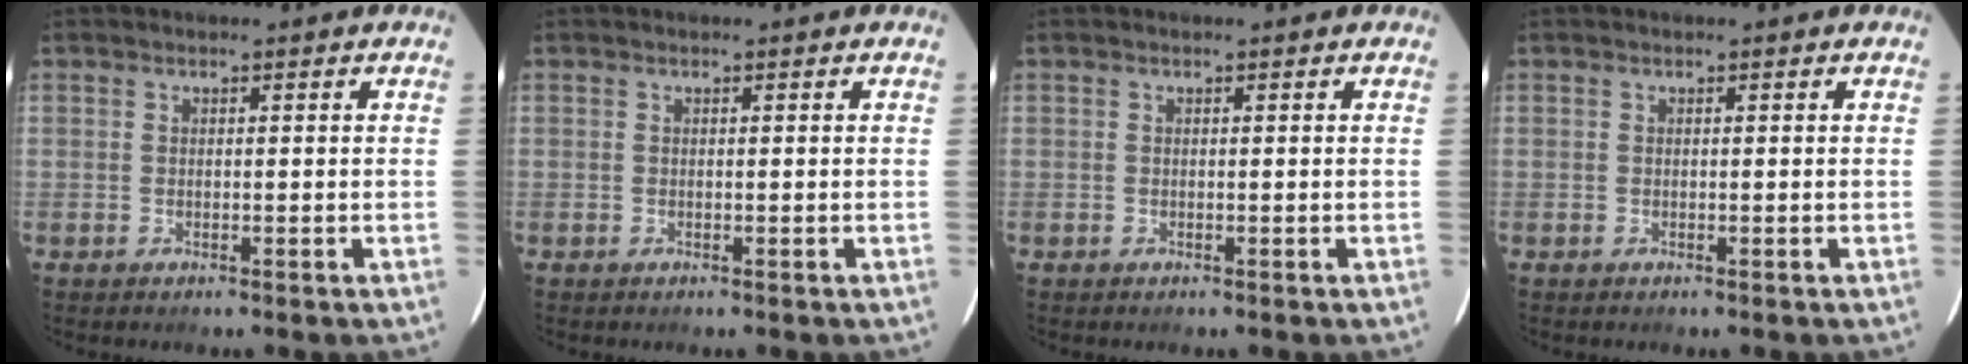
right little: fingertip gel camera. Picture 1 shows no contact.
{"total": 0.0}
{"total": 0.0}
{"total": 0.0}